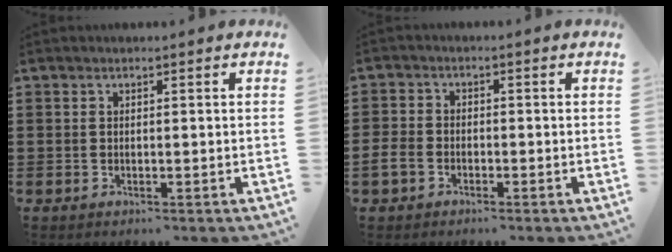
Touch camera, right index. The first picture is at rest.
{"total": 2.7, "force": [-1.6, 1.7, 1.3], "torque": [-0.048, -0.005, -0.037]}